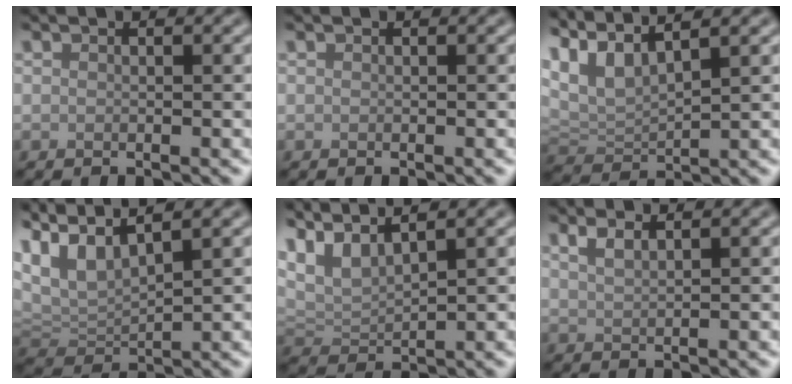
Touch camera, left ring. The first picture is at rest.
{"total": 0.0}
{"total": 5.1, "force": [3.6, 1.6, 3.3], "torque": [-0.080, 0.010, 0.074]}
{"total": 6.3, "force": [3.9, 2.4, 4.4], "torque": [-0.104, 0.014, 0.077]}
{"total": 4.6, "force": [3.5, 1.3, 2.7], "torque": [-0.066, 0.009, 0.074]}
{"total": 1.6, "force": [1.2, 0.5, 1.0], "torque": [-0.019, 0.001, 0.025]}